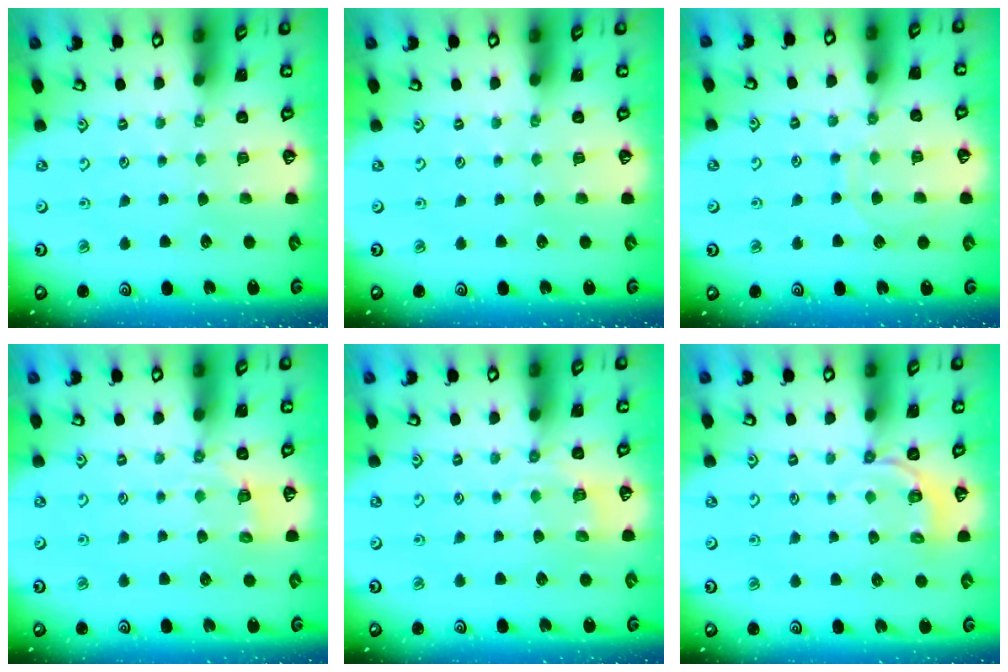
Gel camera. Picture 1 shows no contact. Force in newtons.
{"total": 0.0}
{"total": 7.8, "press": 7.7, "slide": 0.6}
{"total": 3.6, "press": 3.1, "slide": 1.9}
{"total": 4.3, "press": 3.9, "slide": 1.8}
{"total": 5.0, "press": 4.3, "slide": 2.5}